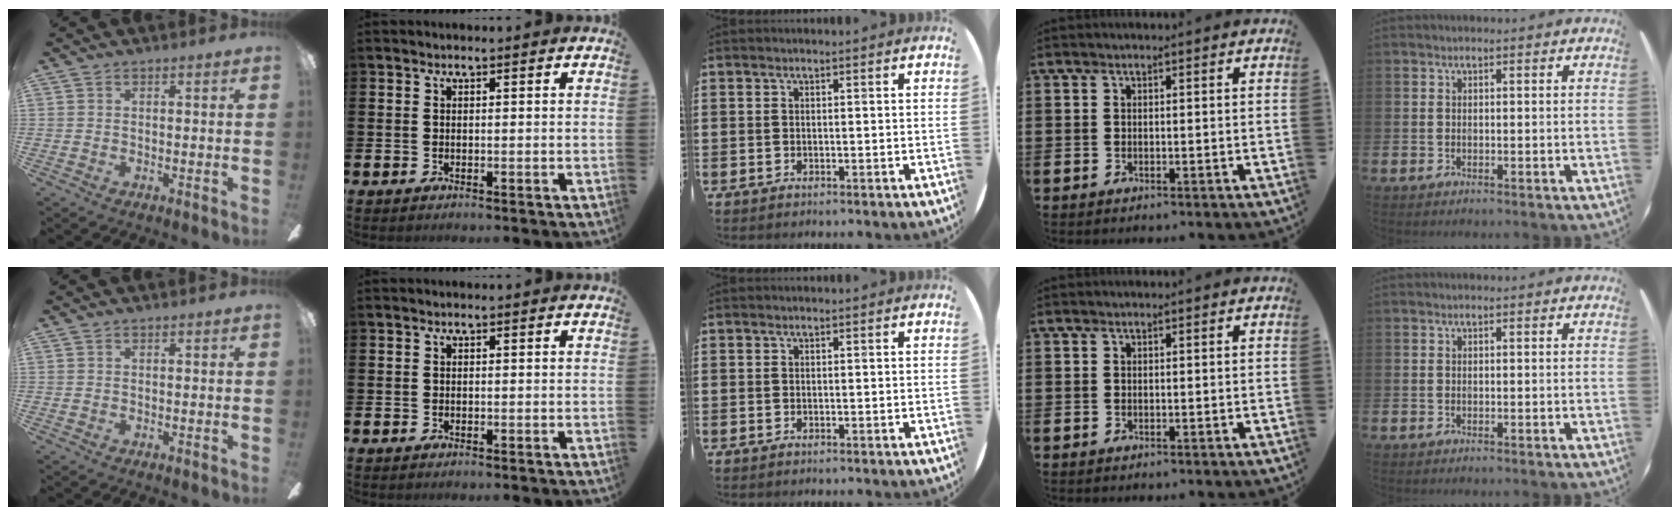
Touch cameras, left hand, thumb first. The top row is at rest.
{}